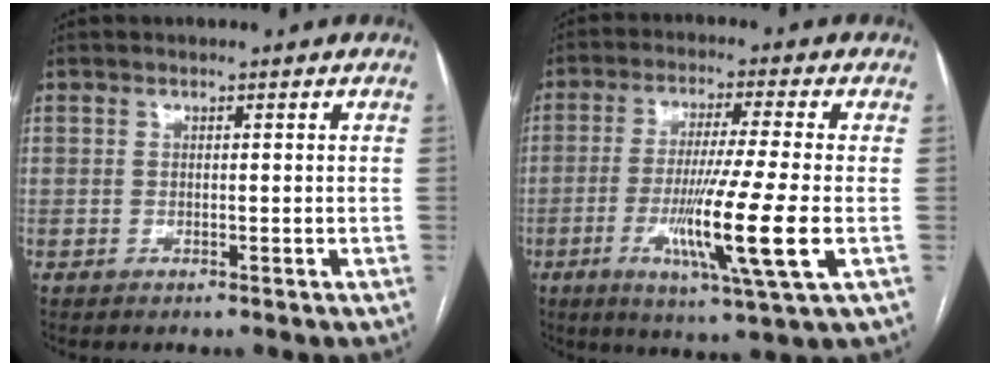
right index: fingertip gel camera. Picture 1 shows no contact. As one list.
[{"total": 13.3, "force": [-3.3, -0.9, 12.8], "torque": [-0.238, -0.031, -0.062]}]